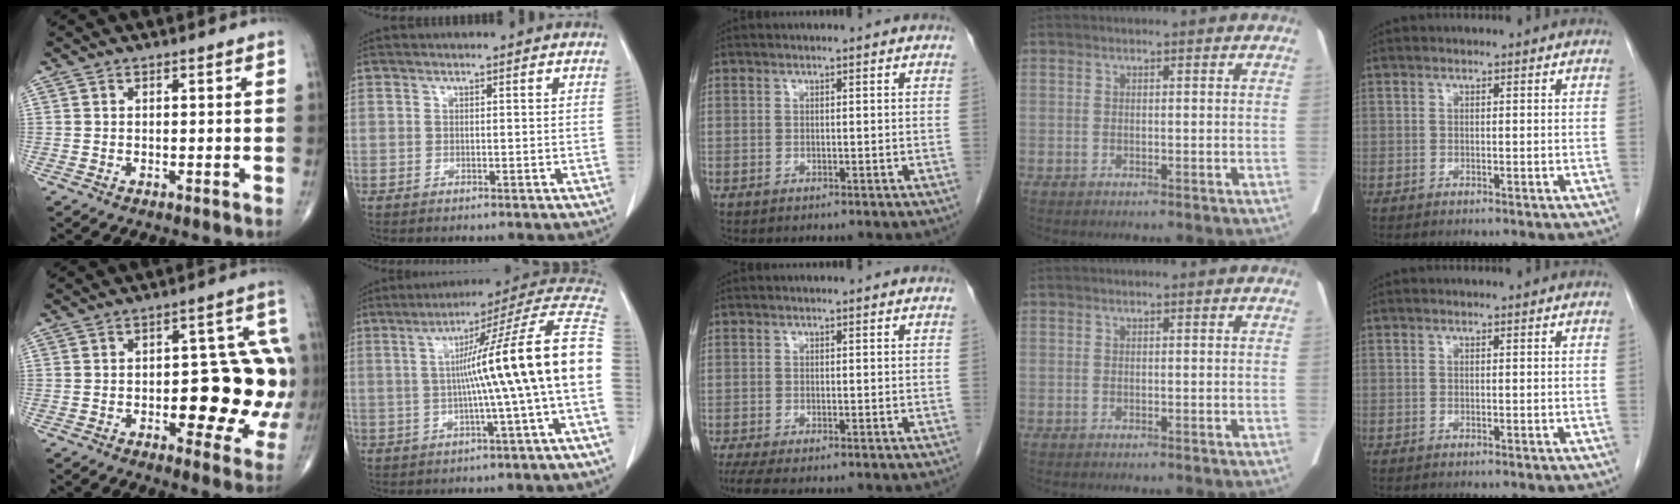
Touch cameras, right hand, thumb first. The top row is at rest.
{"thumb": {"total": 17.1, "force": [-1.5, 7.0, 15.5], "torque": [-0.171, 0.019, -0.011]}, "index": {"total": 17.6, "force": [-0.5, -1.6, 17.6], "torque": [-0.229, 0.035, -0.016]}, "middle": {"total": 3.1, "force": [-2.2, 0.5, 2.1], "torque": [-0.043, -0.011, -0.041]}}